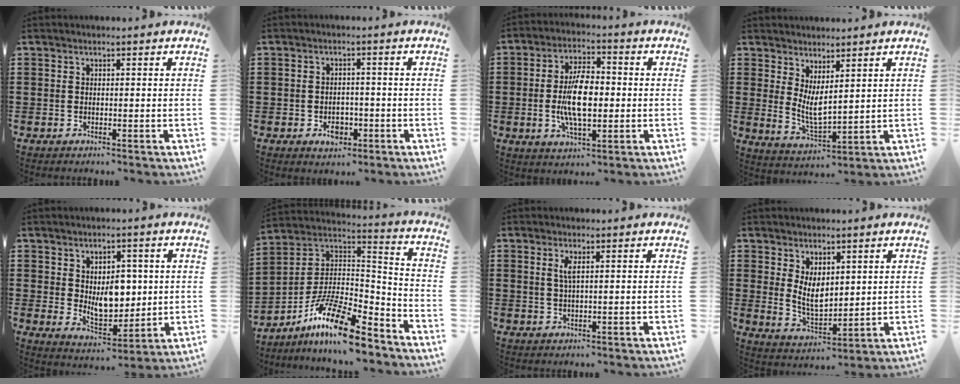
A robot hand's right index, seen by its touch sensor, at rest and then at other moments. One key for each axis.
{"total": 3.4, "fx": -1.4, "fy": 2.2, "fz": 2.2, "tx": -0.033, "ty": 0.000, "tz": -0.028}
{"total": 9.5, "fx": -0.7, "fy": 4.1, "fz": 8.6, "tx": -0.170, "ty": -0.002, "tz": -0.019}
{"total": 4.3, "fx": 1.6, "fy": 1.5, "fz": 3.8, "tx": -0.075, "ty": -0.006, "tz": 0.032}
{"total": 7.7, "fx": 1.3, "fy": 5.4, "fz": 5.4, "tx": -0.072, "ty": -0.001, "tz": 0.019}
{"total": 13.7, "fx": -9.8, "fy": 3.0, "fz": 9.1, "tx": -0.175, "ty": 0.020, "tz": -0.184}
{"total": 2.1, "fx": 0.7, "fy": 0.3, "fz": 1.9, "tx": -0.040, "ty": 0.002, "tz": 0.011}
{"total": 5.4, "fx": 1.8, "fy": 3.1, "fz": 4.0, "tx": -0.076, "ty": 0.000, "tz": 0.034}